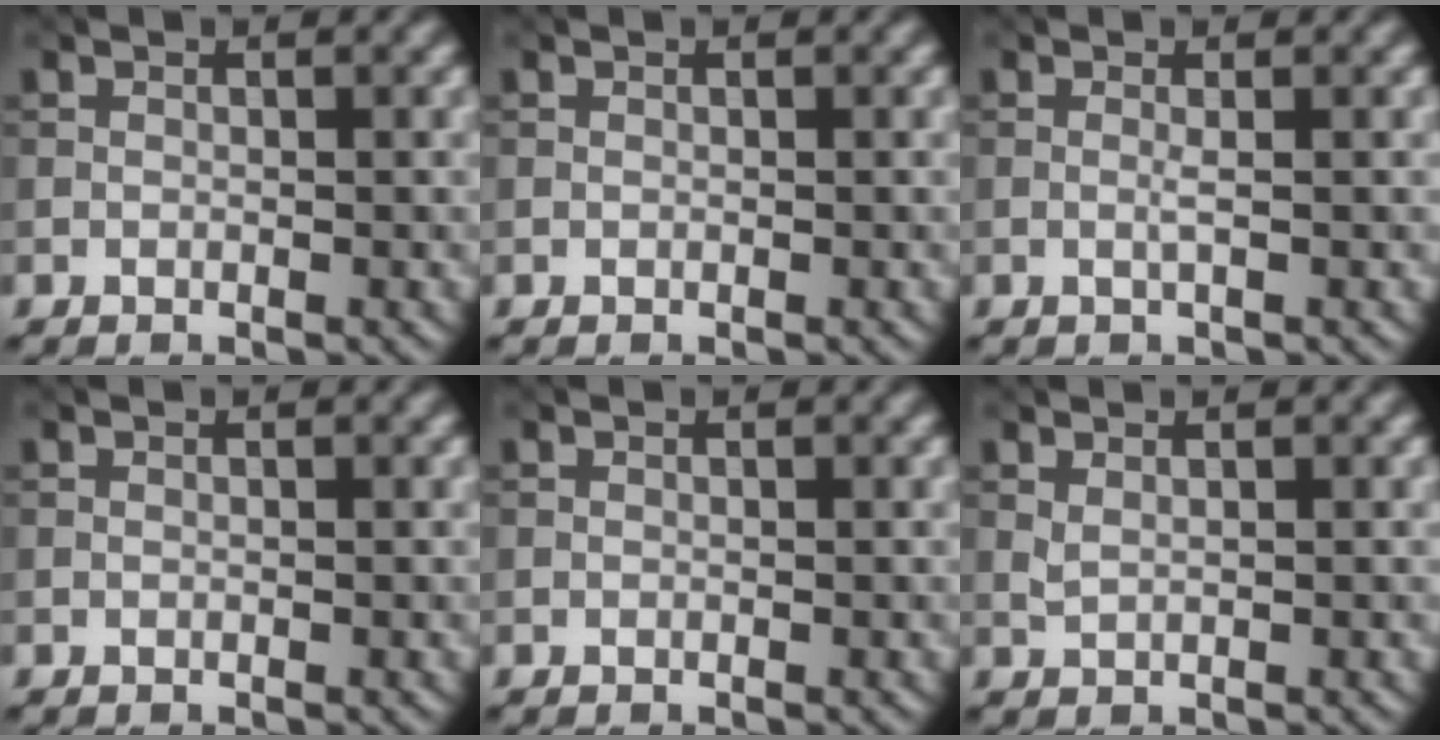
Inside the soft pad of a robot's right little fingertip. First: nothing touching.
{"total": 0.0}
{"total": 0.7, "force": [0.0, 0.0, 0.7], "torque": [-0.017, -0.001, -0.003]}
{"total": 0.0}
{"total": 0.0}
{"total": 0.7, "force": [0.5, 0.2, 0.4], "torque": [-0.012, 0.000, 0.011]}